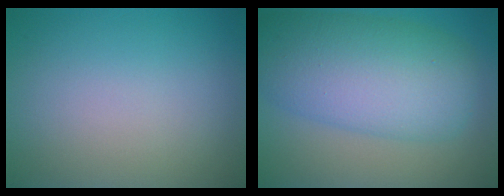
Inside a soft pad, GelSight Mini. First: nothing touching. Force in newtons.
{"total": 9.9, "press": 9.9, "slide": 0.3}